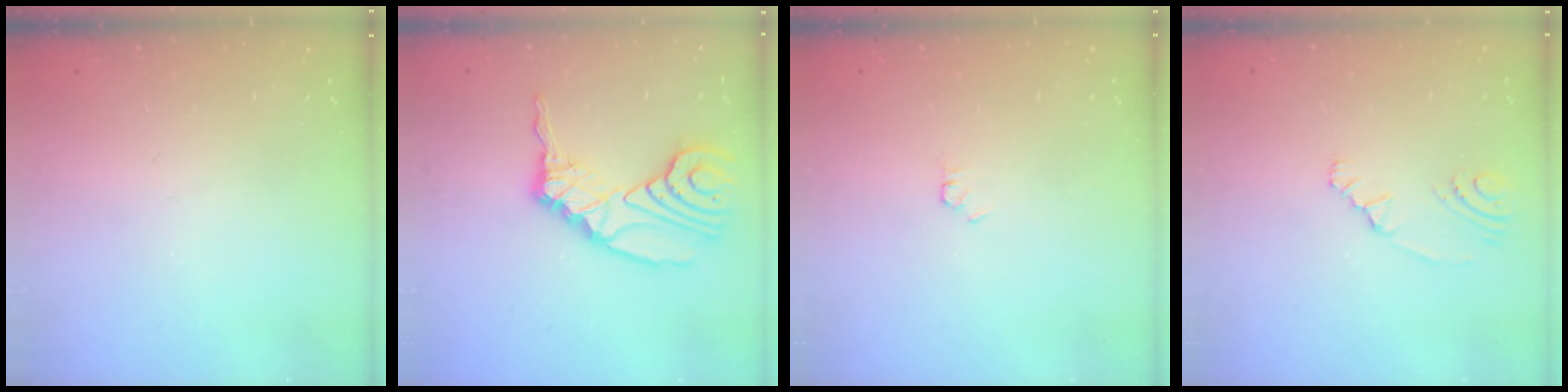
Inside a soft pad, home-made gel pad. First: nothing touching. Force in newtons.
{"total": 14.7, "press": 14.6, "slide": 2.0}
{"total": 1.5, "press": 1.5, "slide": 0.2}
{"total": 4.9, "press": 1.9, "slide": 4.6}